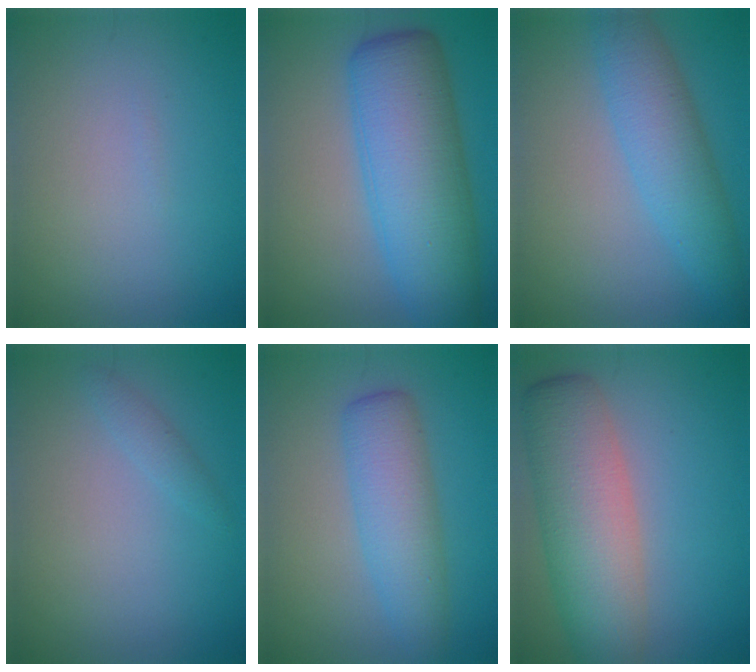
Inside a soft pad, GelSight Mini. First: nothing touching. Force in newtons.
{"total": 10.5, "press": 10.5, "slide": 0.2}
{"total": 5.1, "press": 5.1, "slide": 0.2}
{"total": 1.0, "press": 1.0, "slide": 0.1}
{"total": 4.9, "press": 4.9, "slide": 0.1}
{"total": 8.3, "press": 8.3, "slide": 0.2}